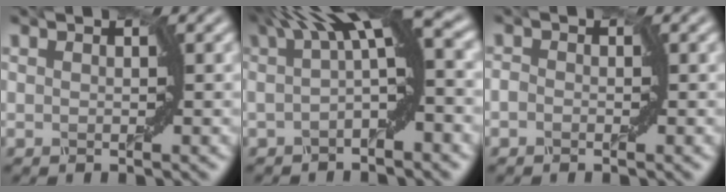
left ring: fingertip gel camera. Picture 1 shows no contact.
{"total": 7.2, "force": [1.8, 1.5, 6.8], "torque": [-0.097, 0.021, 0.018]}
{"total": 0.9, "force": [-0.5, 0.6, 0.5], "torque": [-0.008, 0.005, -0.012]}